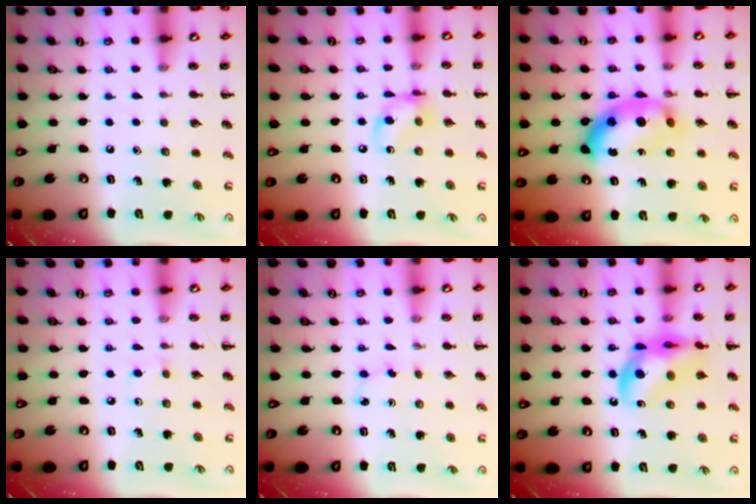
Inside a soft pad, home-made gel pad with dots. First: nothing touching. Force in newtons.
{"total": 8.5, "press": 8.5, "slide": 0.7}
{"total": 14.1, "press": 14.1, "slide": 0.3}
{"total": 3.3, "press": 3.0, "slide": 1.4}
{"total": 2.6, "press": 2.5, "slide": 0.8}
{"total": 15.6, "press": 15.1, "slide": 3.8}